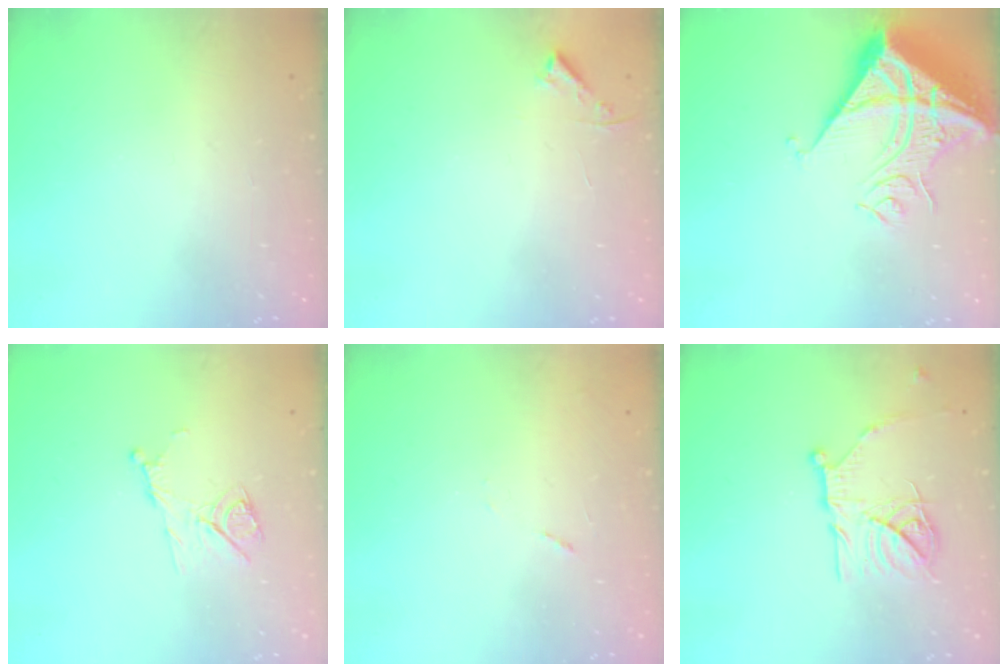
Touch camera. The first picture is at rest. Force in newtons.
{"total": 3.1, "press": 3.0, "slide": 0.3}
{"total": 14.2, "press": 14.1, "slide": 1.9}
{"total": 9.2, "press": 9.2, "slide": 0.2}
{"total": 5.3, "press": 5.3, "slide": 0.5}
{"total": 17.1, "press": 17.0, "slide": 1.5}